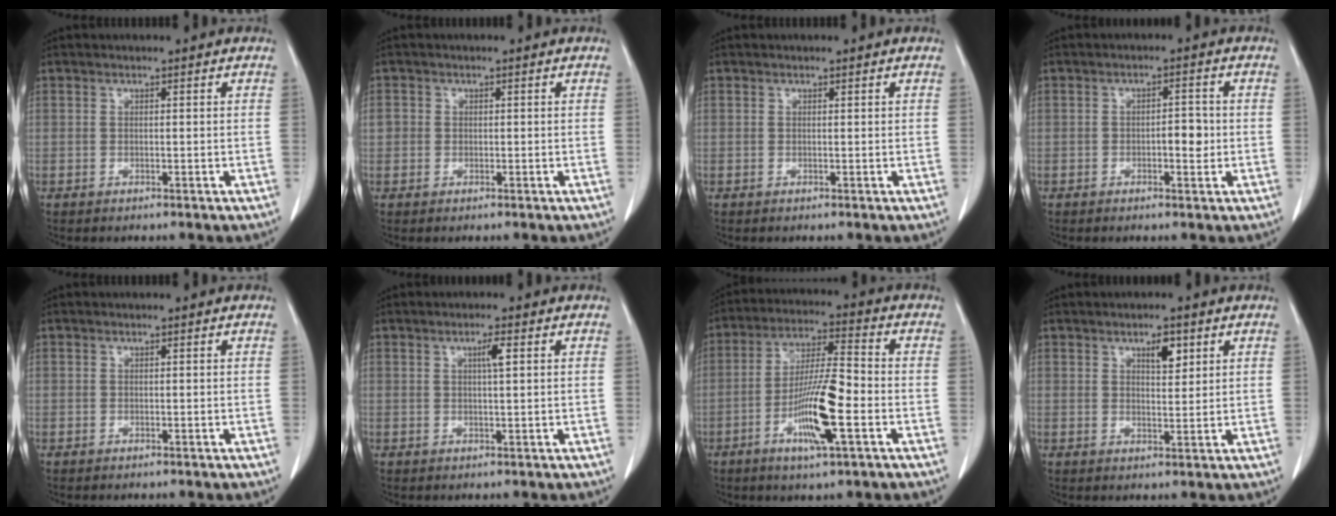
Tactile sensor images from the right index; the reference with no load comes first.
{"total": 1.7, "force": [0.0, 1.6, 0.4], "torque": [0.002, 0.008, 0.001]}
{"total": 0.0}
{"total": 3.1, "force": [-0.5, 1.2, 2.8], "torque": [-0.038, 0.003, -0.006]}
{"total": 0.0}
{"total": 2.1, "force": [0.7, 0.0, 2.0], "torque": [-0.037, 0.000, 0.012]}
{"total": 11.7, "force": [-3.9, 1.1, 10.9], "torque": [-0.205, -0.007, -0.073]}
{"total": 3.5, "force": [1.9, 1.3, 2.7], "torque": [-0.042, -0.003, 0.031]}